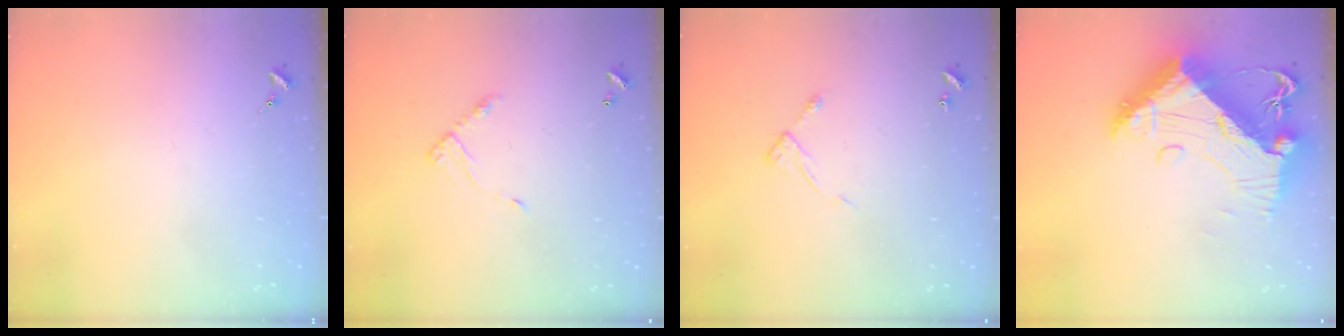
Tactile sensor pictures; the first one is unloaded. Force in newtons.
{"total": 7.3, "press": 7.3, "slide": 0.6}
{"total": 5.4, "press": 5.4, "slide": 0.4}
{"total": 19.4, "press": 19.3, "slide": 2.1}